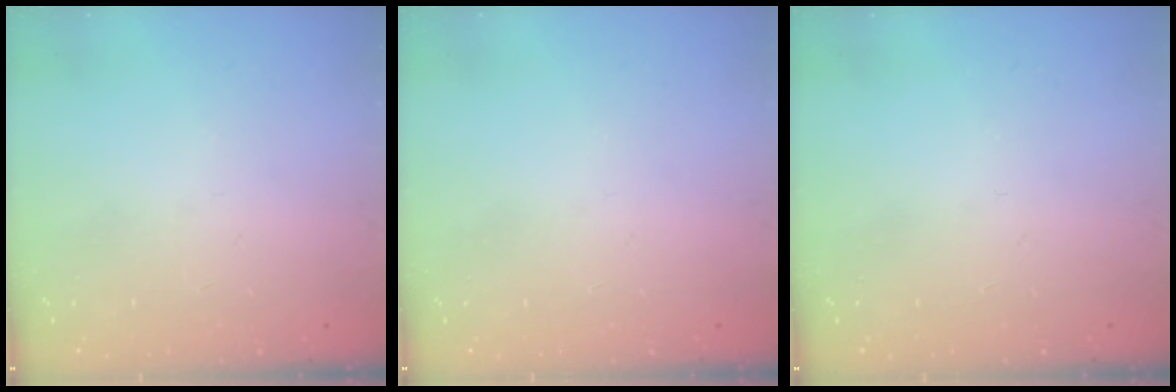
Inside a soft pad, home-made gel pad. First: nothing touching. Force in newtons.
{"total": 0.0}
{"total": 0.0}